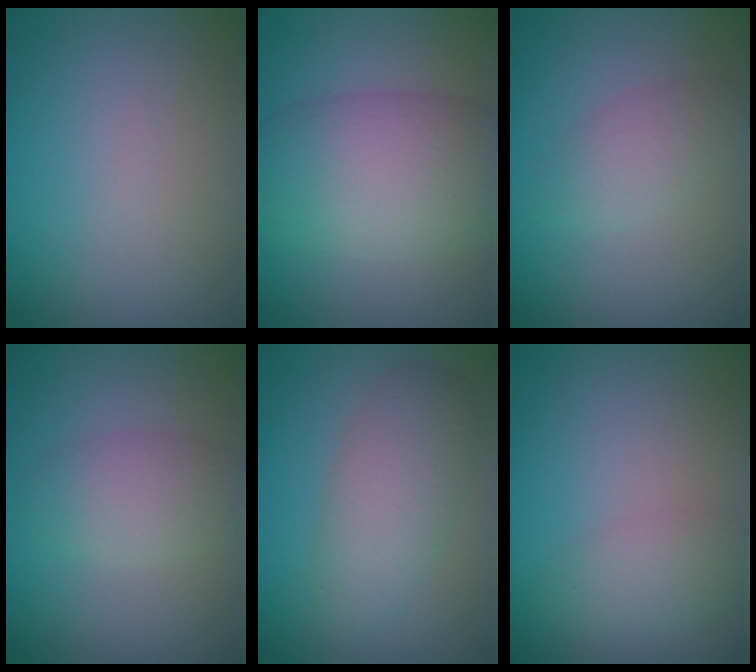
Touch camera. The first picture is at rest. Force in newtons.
{"total": 8.0, "press": 8.0, "slide": 0.1}
{"total": 2.4, "press": 2.4, "slide": 0.1}
{"total": 2.9, "press": 2.9, "slide": 0.1}
{"total": 4.5, "press": 4.5, "slide": 0.2}
{"total": 2.3, "press": 2.3, "slide": 0.1}